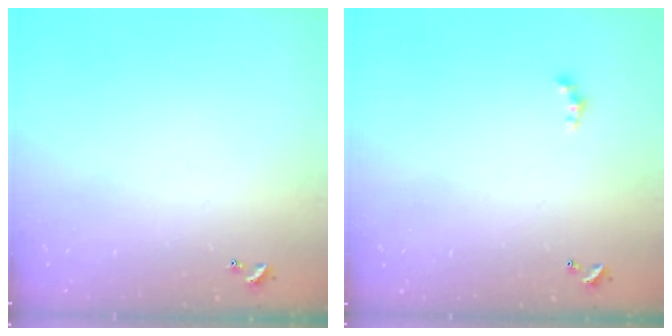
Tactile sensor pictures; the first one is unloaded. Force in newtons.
{"total": 1.7, "press": 1.6, "slide": 0.5}